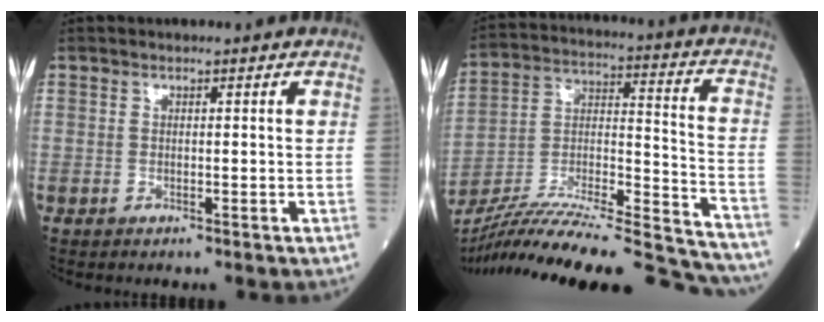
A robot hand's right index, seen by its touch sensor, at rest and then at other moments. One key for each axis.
{"total": 32.9, "fx": -29.8, "fy": 2.4, "fz": 13.7, "tx": -0.179, "ty": -0.026, "tz": -0.450}